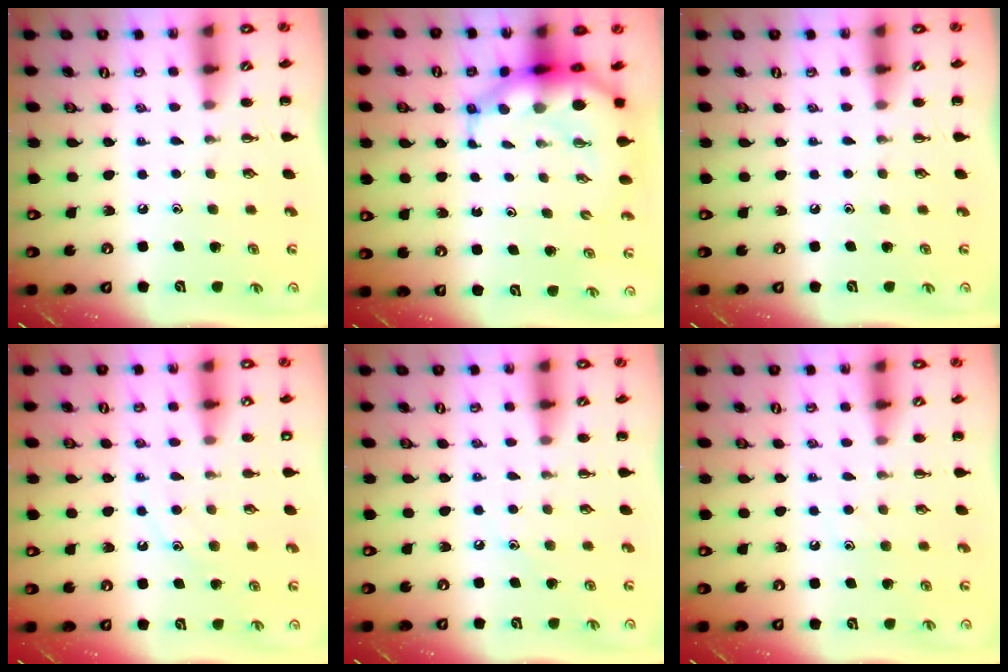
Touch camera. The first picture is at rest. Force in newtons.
{"total": 8.4, "press": 8.1, "slide": 2.4}
{"total": 0.0}
{"total": 10.6, "press": 10.6, "slide": 1.3}
{"total": 7.0, "press": 6.8, "slide": 1.6}
{"total": 6.4, "press": 6.3, "slide": 1.1}